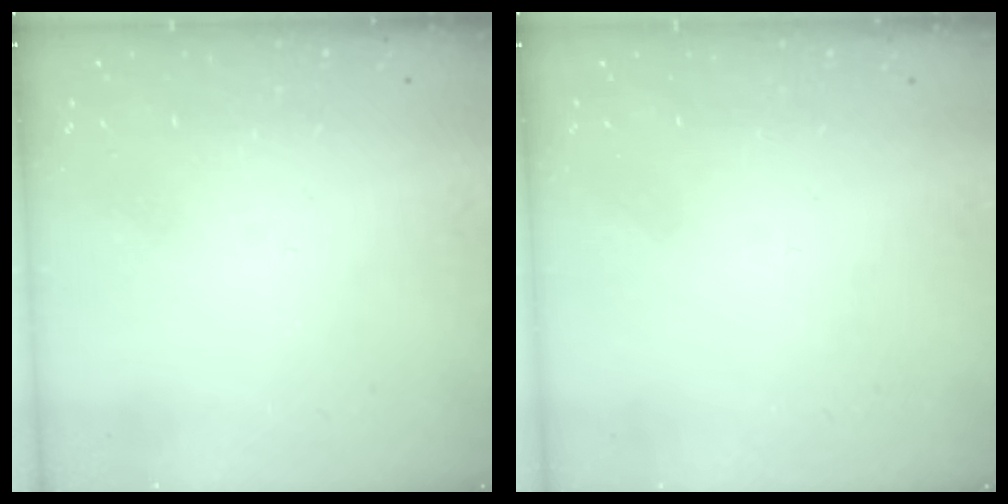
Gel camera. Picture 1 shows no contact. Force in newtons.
{"total": 1.5, "press": 1.5, "slide": 0.1}